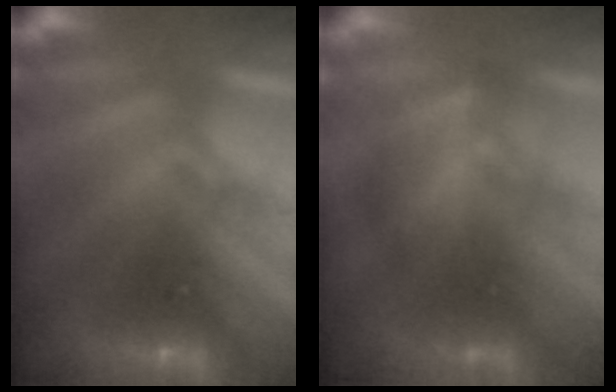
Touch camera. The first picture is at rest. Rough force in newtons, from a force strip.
{"total": 2.8}